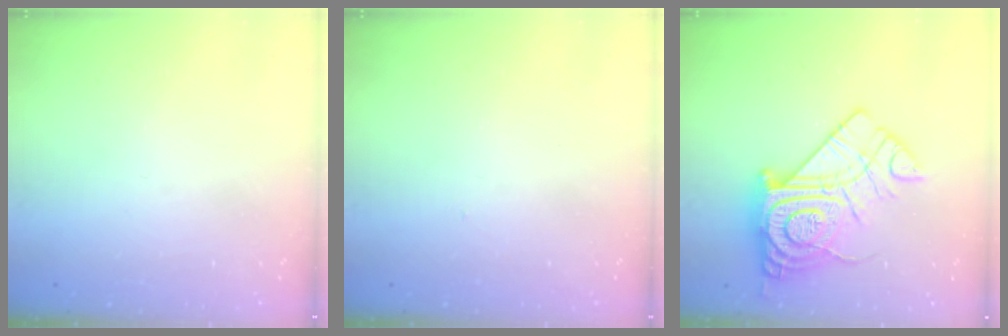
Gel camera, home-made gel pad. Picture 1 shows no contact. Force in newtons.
{"total": 3.1, "press": 3.1, "slide": 0.5}
{"total": 21.8, "press": 21.8, "slide": 2.0}